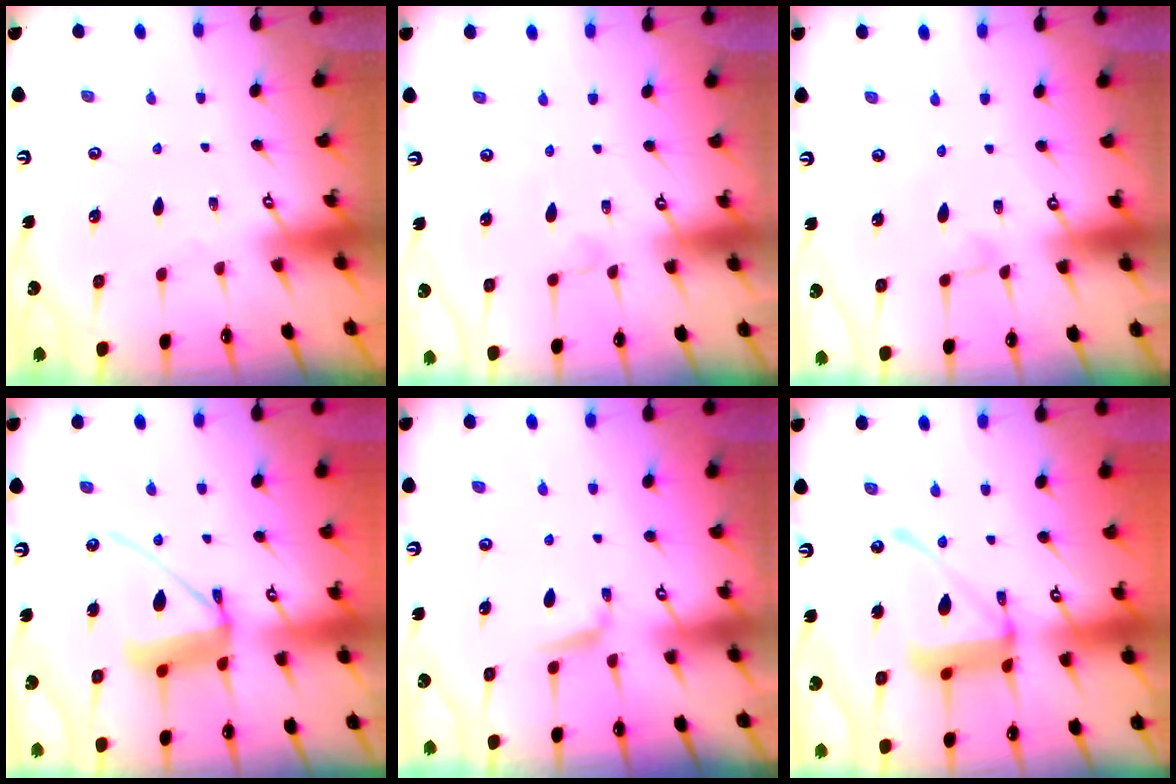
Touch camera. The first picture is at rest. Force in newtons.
{"total": 2.3, "press": 2.3, "slide": 0.2}
{"total": 3.1, "press": 3.1, "slide": 0.3}
{"total": 14.2, "press": 14.0, "slide": 2.1}
{"total": 4.8, "press": 4.7, "slide": 0.6}
{"total": 17.0, "press": 16.9, "slide": 1.6}